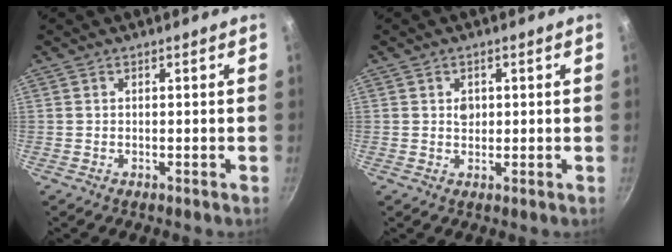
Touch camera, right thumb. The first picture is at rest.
{"total": 2.1, "force": [0.4, 1.8, 1.1], "torque": [-0.004, -0.003, 0.004]}